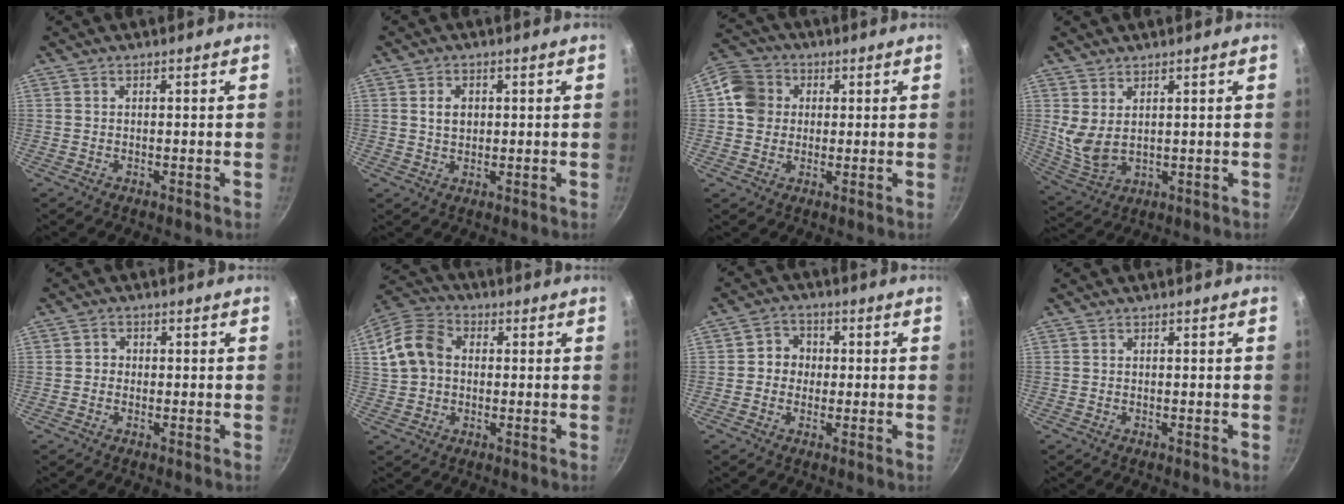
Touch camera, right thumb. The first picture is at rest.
{"total": 3.4, "force": [0.6, 2.6, 2.1], "torque": [-0.024, 0.001, 0.011]}
{"total": 8.2, "force": [1.1, 7.4, 3.3], "torque": [-0.030, 0.013, 0.004]}
{"total": 6.2, "force": [2.4, 3.4, 4.6], "torque": [-0.085, -0.028, 0.060]}
{"total": 1.6, "force": [-0.2, 1.5, 0.5], "torque": [0.000, 0.005, -0.007]}
{"total": 11.0, "force": [1.2, 8.4, 6.9], "torque": [-0.117, 0.025, 0.010]}
{"total": 4.8, "force": [0.0, 4.4, 1.7], "torque": [0.005, 0.010, -0.011]}
{"total": 0.0}